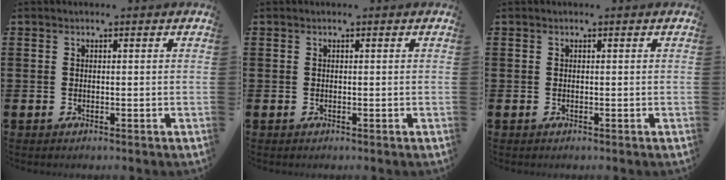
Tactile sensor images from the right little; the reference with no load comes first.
{"total": 0.0}
{"total": 0.0}